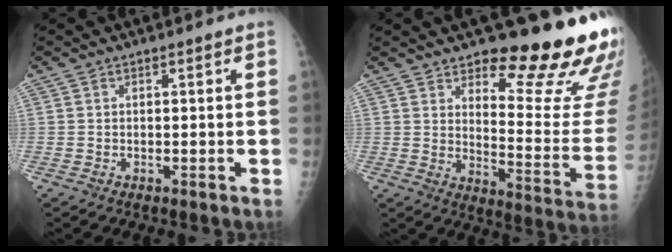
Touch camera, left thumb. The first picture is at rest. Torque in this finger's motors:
{"motor_torque": [0.72, 0.53, 1.16, -1.61, 0.08]}